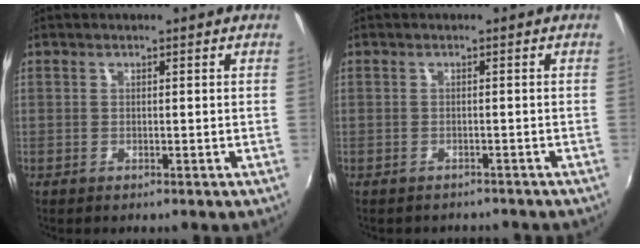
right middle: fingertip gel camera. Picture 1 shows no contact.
{"total": 3.1, "force": [-2.8, 1.2, 0.7], "torque": [-0.018, -0.013, -0.037]}